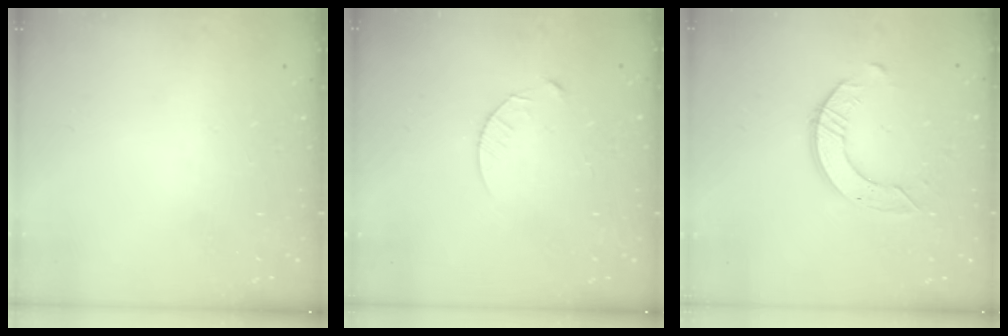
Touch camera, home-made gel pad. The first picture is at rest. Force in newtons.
{"total": 4.7, "press": 4.7, "slide": 0.6}
{"total": 6.4, "press": 6.4, "slide": 0.6}